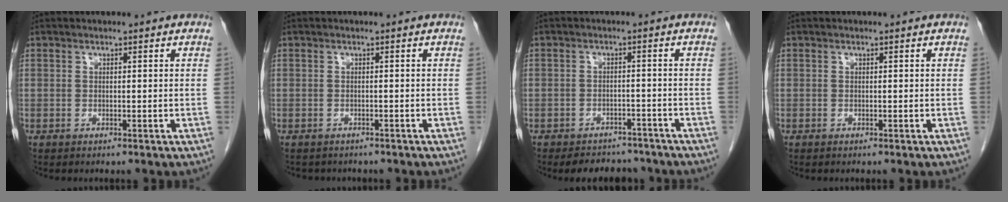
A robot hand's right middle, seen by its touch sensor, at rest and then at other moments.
{"total": 3.4, "force": [-3.0, 1.5, 0.8], "torque": [-0.016, -0.002, -0.034]}
{"total": 7.0, "force": [-6.2, 3.1, 1.2], "torque": [-0.007, 0.000, -0.079]}
{"total": 0.0}